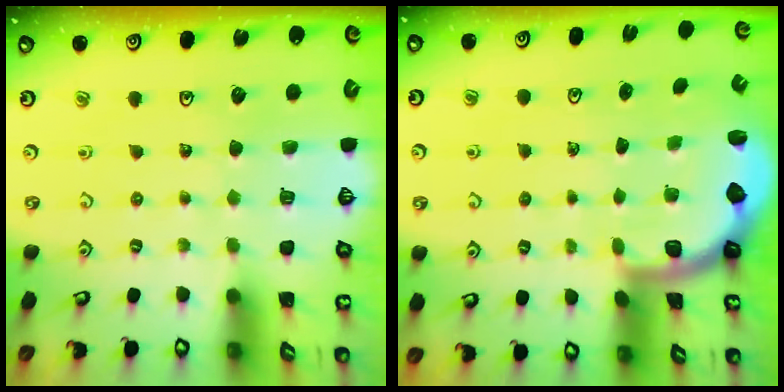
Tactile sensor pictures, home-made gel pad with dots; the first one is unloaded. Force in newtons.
{"total": 2.0, "press": 1.9, "slide": 0.5}